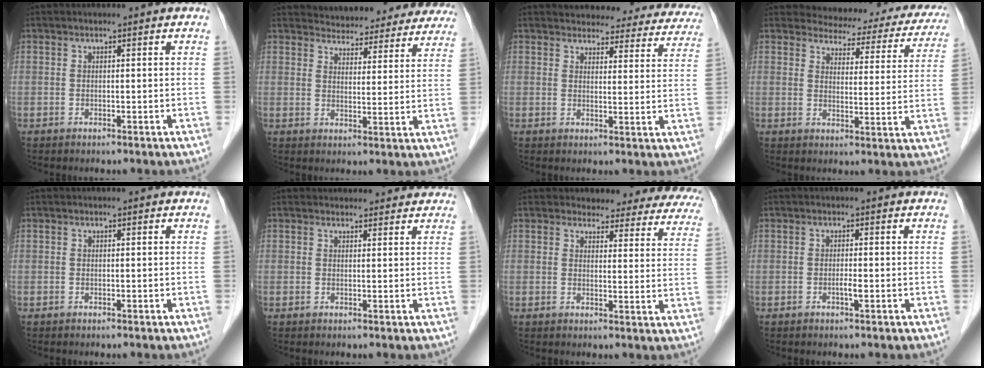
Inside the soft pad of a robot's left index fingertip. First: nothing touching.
{"total": 19.9, "force": [18.8, 5.4, 3.6], "torque": [-0.030, -0.018, 0.215]}
{"total": 19.7, "force": [18.2, 6.0, 4.7], "torque": [-0.039, -0.023, 0.191]}
{"total": 17.3, "force": [16.0, 5.5, 4.0], "torque": [-0.022, -0.028, 0.159]}
{"total": 0.0}
{"total": 5.9, "force": [5.6, 1.7, 1.0], "torque": [-0.004, 0.019, 0.059]}
{"total": 17.6, "force": [16.4, 5.3, 3.6], "torque": [-0.007, -0.045, 0.158]}
{"total": 1.0, "force": [-0.4, -0.1, 1.0], "torque": [-0.021, 0.000, -0.006]}